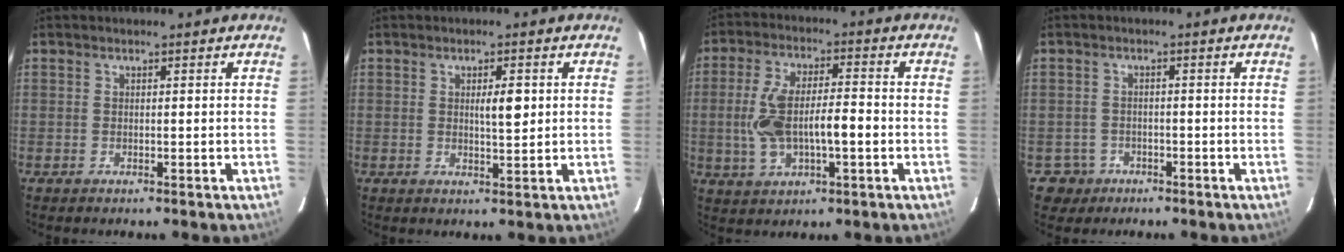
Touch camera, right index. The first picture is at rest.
{"total": 3.1, "force": [0.7, 0.7, 3.0], "torque": [-0.047, -0.002, 0.010]}
{"total": 10.7, "force": [-1.3, 3.6, 10.0], "torque": [-0.203, 0.018, -0.017]}
{"total": 3.7, "force": [-1.6, 3.3, -0.7], "torque": [0.014, 0.013, -0.024]}